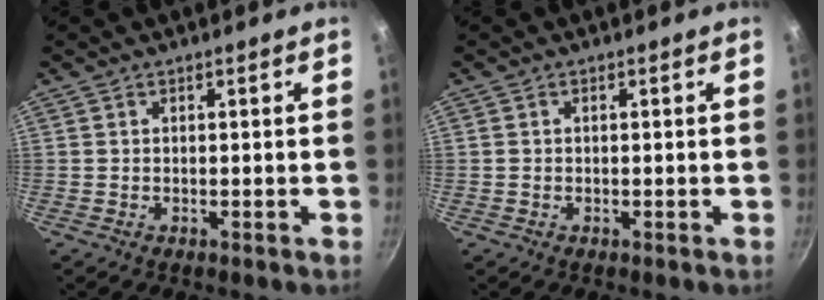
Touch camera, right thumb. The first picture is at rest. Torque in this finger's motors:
{"motor_torque": [0.01, 0.24, -0.81, 0.18, -0.02]}